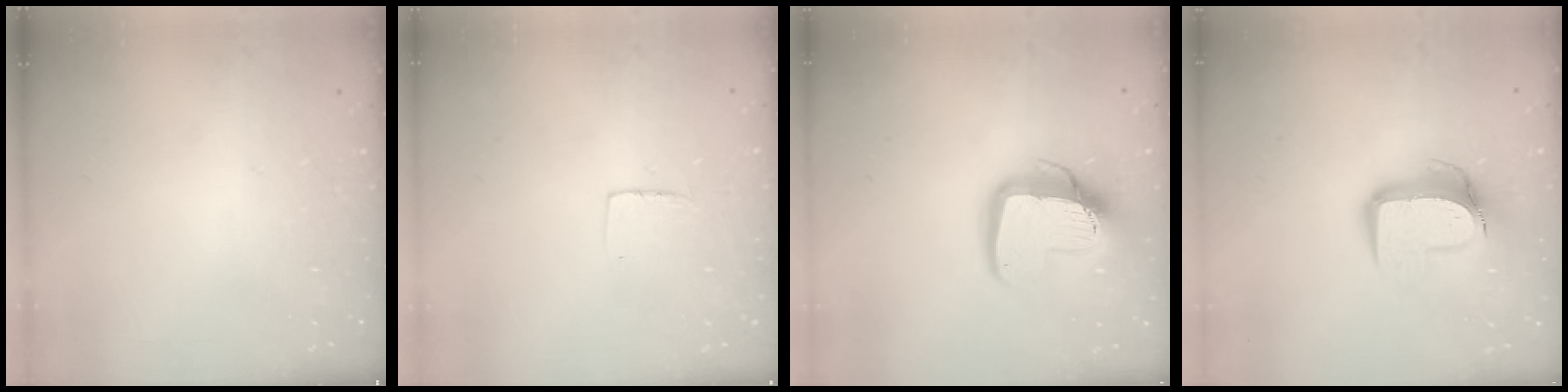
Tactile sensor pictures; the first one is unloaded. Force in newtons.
{"total": 4.5, "press": 4.5, "slide": 0.4}
{"total": 14.0, "press": 13.9, "slide": 1.7}
{"total": 12.2, "press": 12.1, "slide": 1.2}